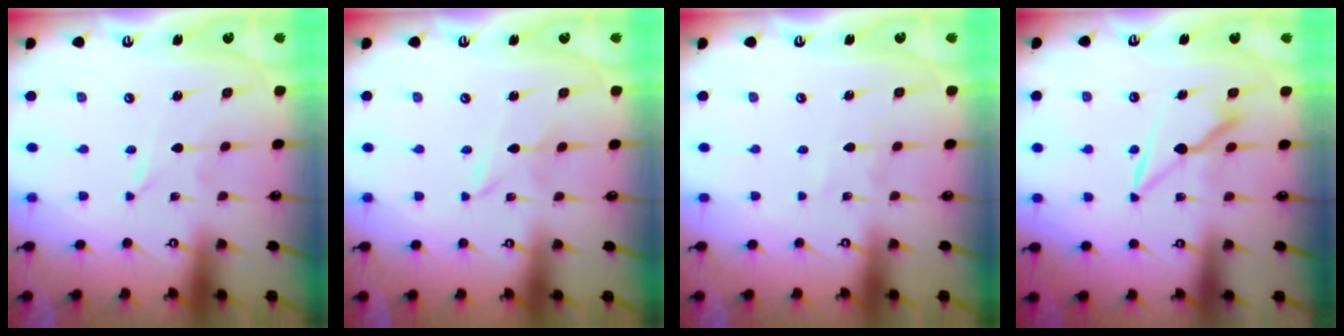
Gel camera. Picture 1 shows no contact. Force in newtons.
{"total": 1.7, "press": 1.7, "slide": 0.2}
{"total": 2.8, "press": 2.8, "slide": 0.4}
{"total": 8.5, "press": 8.5, "slide": 1.1}